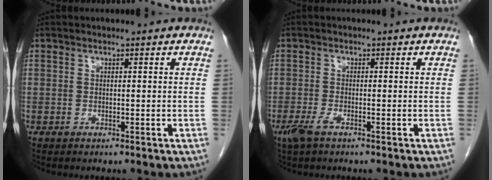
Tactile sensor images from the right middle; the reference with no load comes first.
{"total": 2.4, "force": [-1.4, 0.5, 1.8], "torque": [-0.045, -0.005, -0.031]}